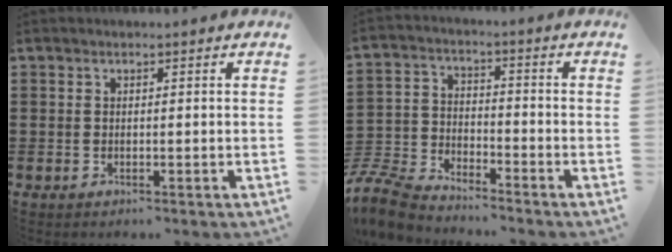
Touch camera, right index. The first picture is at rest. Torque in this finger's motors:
{"motor_torque": [-1.07, 1.07, -1.05, -0.21]}